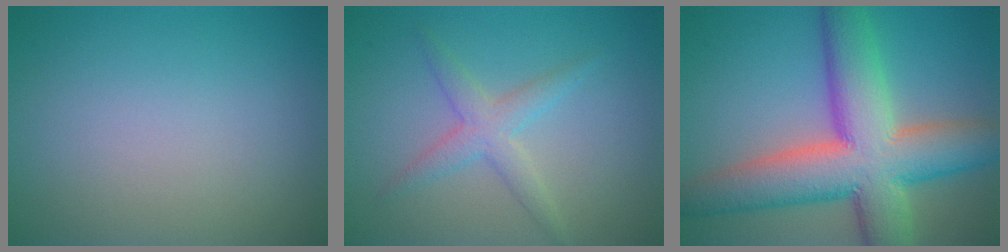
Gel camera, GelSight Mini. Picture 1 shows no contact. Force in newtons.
{"total": 2.6, "press": 2.6, "slide": 0.1}
{"total": 12.2, "press": 12.2, "slide": 0.7}